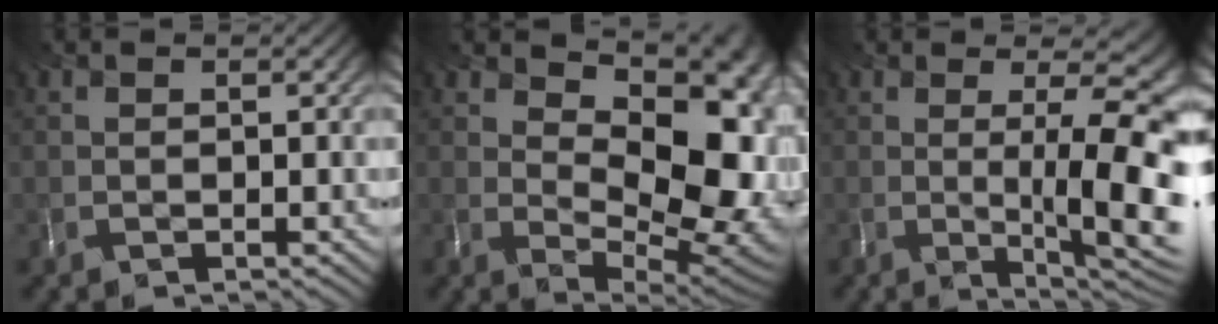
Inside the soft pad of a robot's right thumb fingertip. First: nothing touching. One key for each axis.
{"total": 12.6, "fx": 3.7, "fy": 6.8, "fz": 10.0, "tx": -0.144, "ty": -0.016, "tz": 0.070}
{"total": 13.2, "fx": -0.1, "fy": 3.6, "fz": 12.8, "tx": -0.144, "ty": 0.004, "tz": 0.003}